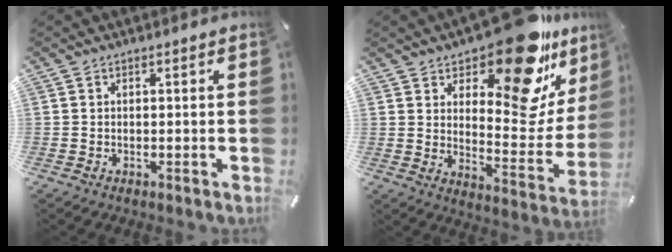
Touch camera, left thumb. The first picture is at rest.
{"total": 20.5, "force": [14.8, 8.1, 11.7], "torque": [-0.154, -0.122, 0.242]}